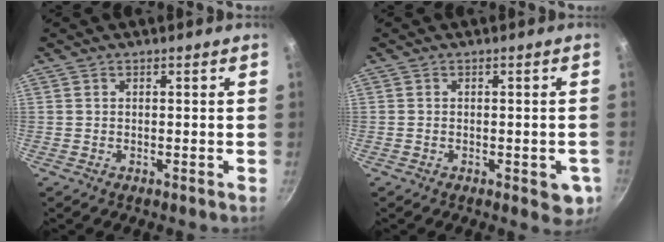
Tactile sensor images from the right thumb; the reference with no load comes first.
{"total": 4.9, "force": [-1.6, 2.2, 4.2], "torque": [-0.034, -0.002, -0.019]}